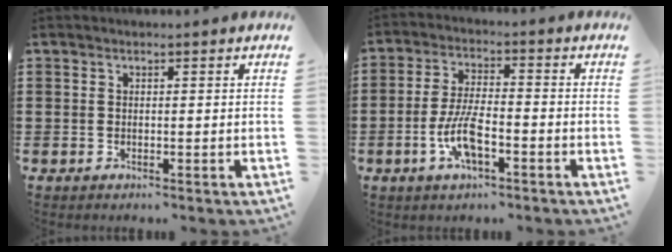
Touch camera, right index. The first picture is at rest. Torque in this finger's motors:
{"motor_torque": [2.14, 0.00, 0.33, 0.09]}